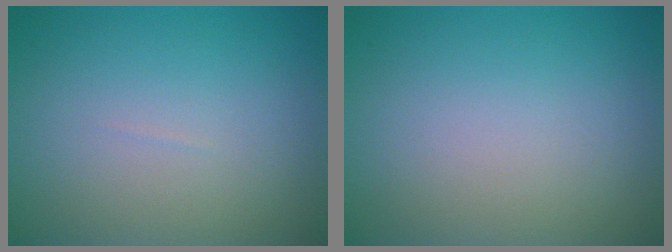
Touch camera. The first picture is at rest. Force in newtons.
{"total": 0.0}